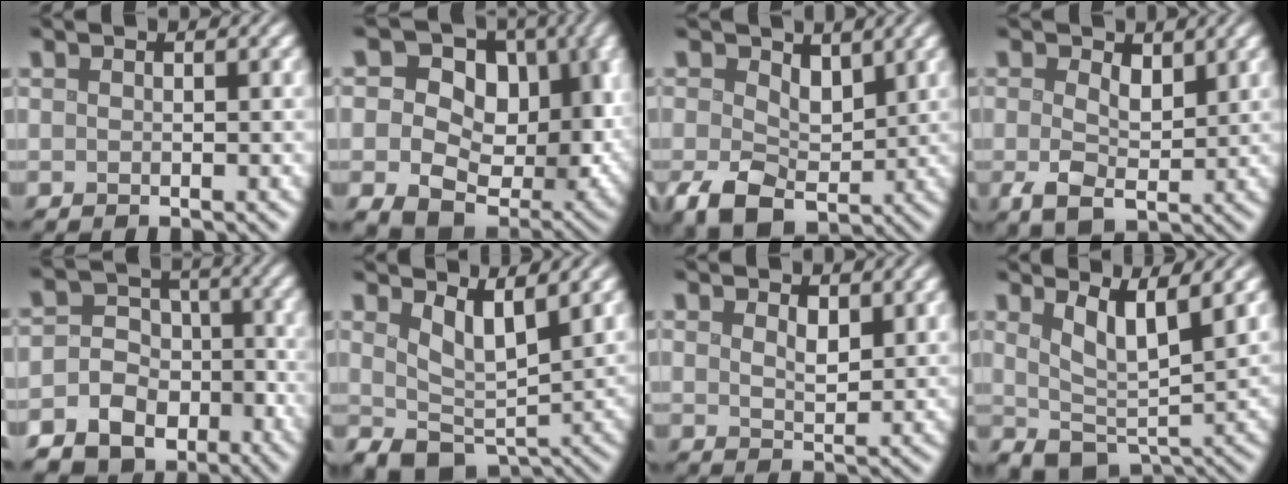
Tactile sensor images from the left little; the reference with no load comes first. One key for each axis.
{"total": 13.4, "fx": 0.8, "fy": 9.9, "fz": 9.0, "tx": -0.142, "ty": -0.020, "tz": 0.020}
{"total": 5.4, "fx": -0.1, "fy": 4.1, "fz": 3.6, "tx": -0.076, "ty": -0.012, "tz": 0.006}
{"total": 3.9, "fx": 0.4, "fy": 2.7, "fz": 2.8, "tx": -0.059, "ty": -0.006, "tz": 0.009}
{"total": 10.6, "fx": -5.8, "fy": 8.7, "fz": 2.0, "tx": -0.046, "ty": -0.020, "tz": -0.104}
{"total": 3.3, "fx": 1.5, "fy": 1.4, "fz": 2.5, "tx": -0.053, "ty": -0.014, "tz": 0.033}
{"total": 2.0, "fx": 1.1, "fy": 1.0, "fz": 1.4, "tx": -0.026, "ty": -0.005, "tz": 0.026}
{"total": 3.8, "fx": 1.9, "fy": 1.1, "fz": 3.1, "tx": -0.064, "ty": -0.013, "tz": 0.041}